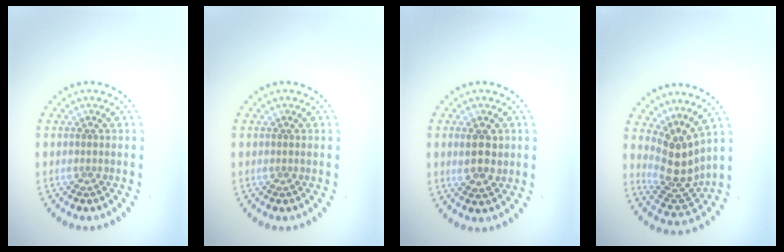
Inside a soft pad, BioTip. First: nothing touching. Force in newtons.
{"total": 0.0}
{"total": 2.7, "press": 2.7, "slide": 0.6}
{"total": 4.3, "press": 3.1, "slide": 2.9}